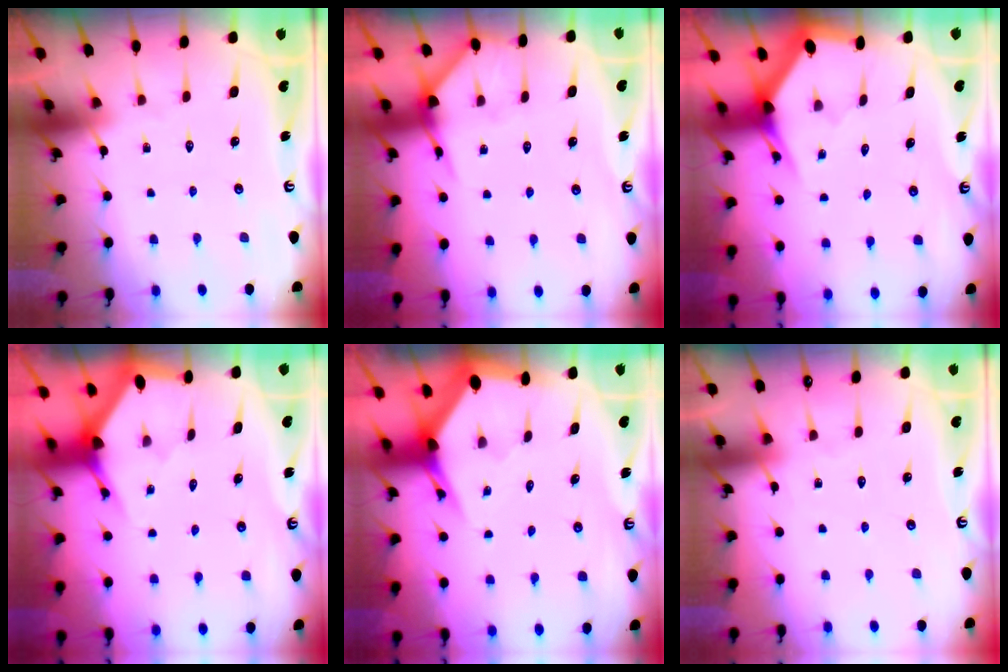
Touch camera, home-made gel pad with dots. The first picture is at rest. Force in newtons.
{"total": 5.8, "press": 5.8, "slide": 0.4}
{"total": 3.0, "press": 3.0, "slide": 0.0}
{"total": 2.9, "press": 2.9, "slide": 0.2}
{"total": 3.6, "press": 3.6, "slide": 0.4}
{"total": 4.2, "press": 4.2, "slide": 0.7}